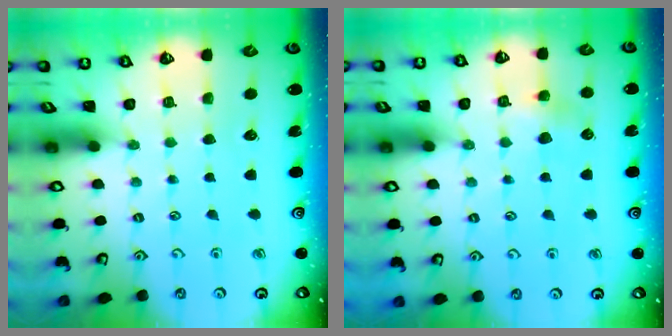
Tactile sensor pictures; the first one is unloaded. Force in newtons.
{"total": 5.2, "press": 5.2, "slide": 0.5}